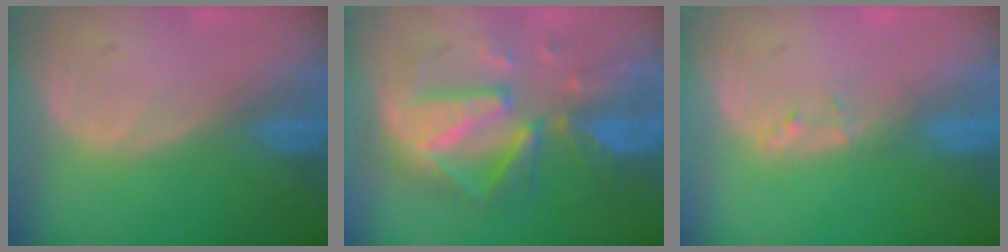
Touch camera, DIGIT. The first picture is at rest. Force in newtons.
{"total": 9.6, "press": 9.6, "slide": 0.6}
{"total": 1.2, "press": 1.1, "slide": 0.2}